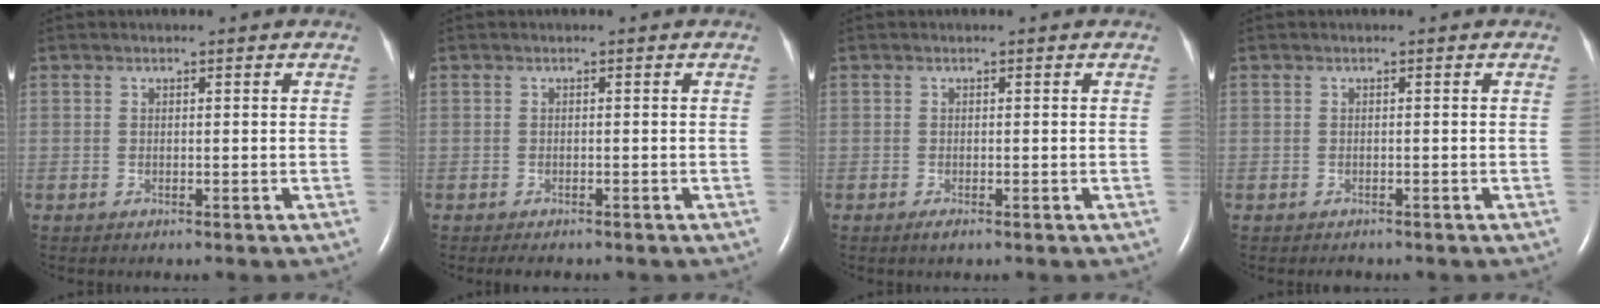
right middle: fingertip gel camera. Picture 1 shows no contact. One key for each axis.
{"total": 1.9, "fx": -1.6, "fy": 0.6, "fz": 0.8, "tx": -0.013, "ty": -0.004, "tz": -0.015}
{"total": 0.9, "fx": -0.6, "fy": 0.2, "fz": 0.7, "tx": -0.015, "ty": -0.003, "tz": -0.009}
{"total": 0.8, "fx": -0.7, "fy": 0.3, "fz": 0.1, "tx": -0.006, "ty": -0.002, "tz": -0.009}